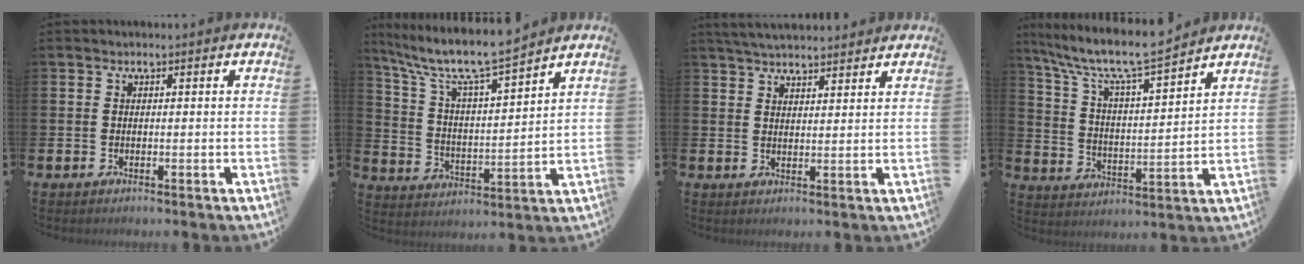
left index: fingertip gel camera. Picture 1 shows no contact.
{"total": 9.1, "force": [8.2, 0.8, 3.7], "torque": [-0.104, -0.054, 0.138]}
{"total": 4.0, "force": [4.0, 0.5, 0.6], "torque": [-0.017, -0.016, 0.073]}
{"total": 9.1, "force": [8.3, 0.8, 3.7], "torque": [-0.096, -0.061, 0.137]}